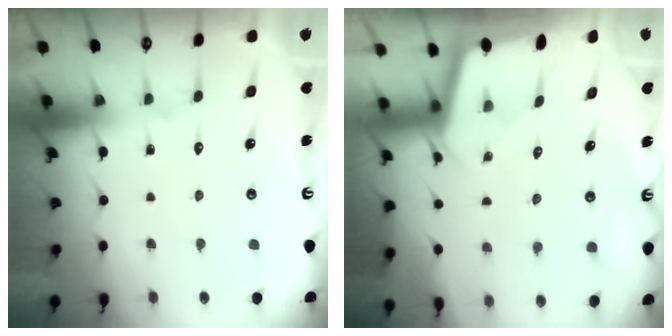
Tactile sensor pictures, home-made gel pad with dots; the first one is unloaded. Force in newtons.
{"total": 1.8, "press": 1.8, "slide": 0.1}